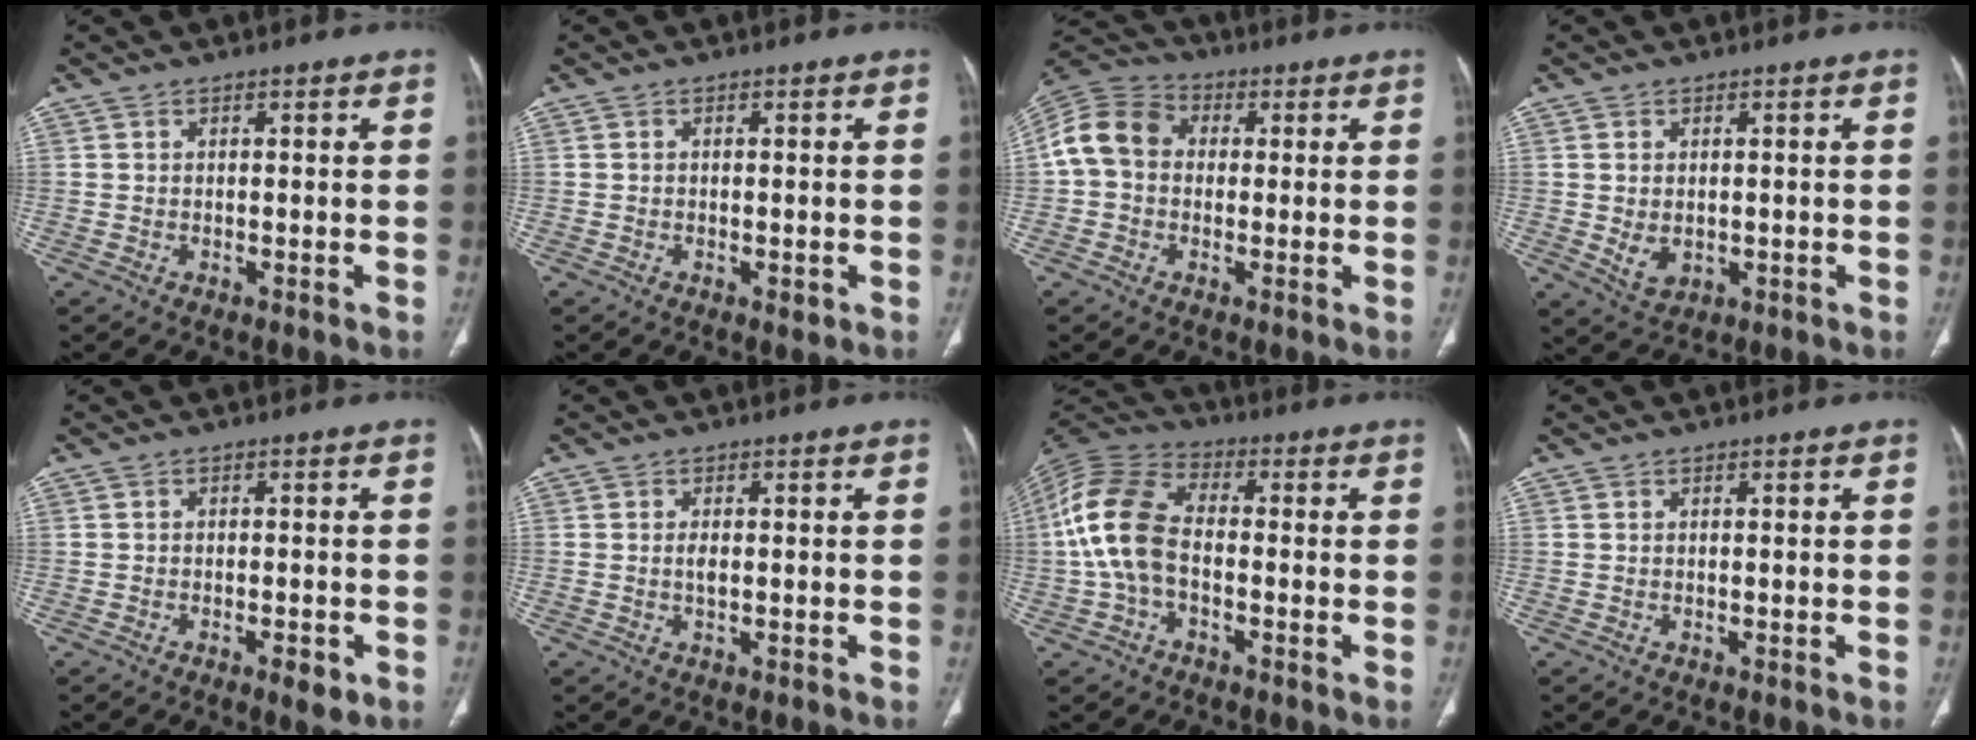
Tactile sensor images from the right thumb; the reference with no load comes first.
{"total": 1.2, "force": [-0.4, 0.7, 0.9], "torque": [-0.009, -0.002, -0.005]}
{"total": 11.4, "force": [0.7, 9.1, 6.8], "torque": [-0.130, 0.035, 0.003]}
{"total": 4.3, "force": [-0.3, 3.0, 3.0], "torque": [-0.047, -0.008, 0.007]}
{"total": 3.3, "force": [-1.7, 1.4, 2.4], "torque": [-0.028, 0.002, -0.021]}
{"total": 1.5, "force": [0.0, 0.7, 1.3], "torque": [-0.026, -0.001, -0.001]}
{"total": 13.0, "force": [-1.4, 8.1, 10.1], "torque": [-0.213, 0.034, -0.036]}
{"total": 0.0}